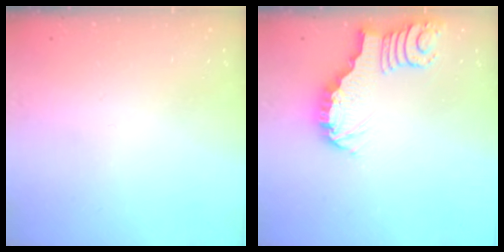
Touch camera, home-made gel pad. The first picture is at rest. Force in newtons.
{"total": 3.9, "press": 3.9, "slide": 0.4}